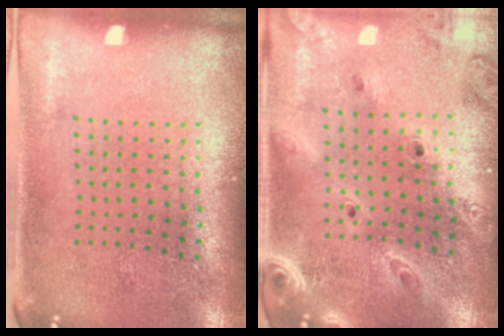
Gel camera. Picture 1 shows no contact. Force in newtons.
{"total": 2.7, "press": 2.3, "slide": 1.3}